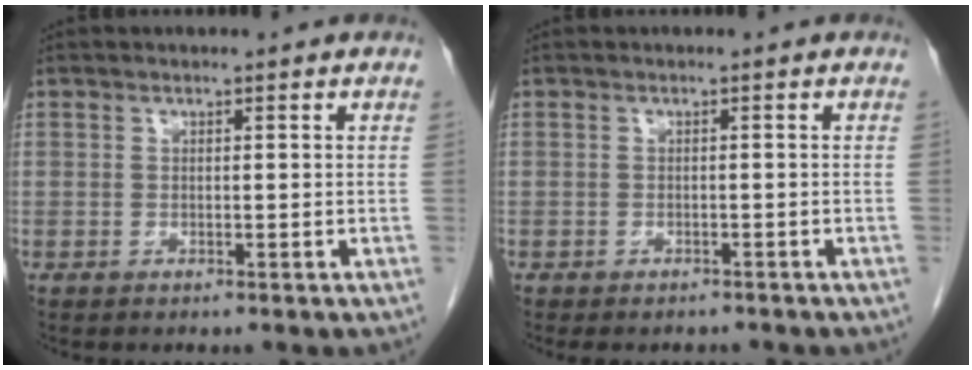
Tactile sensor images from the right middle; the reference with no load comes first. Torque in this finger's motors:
{"motor_torque": [0.08, -0.06, 0.01, 0.00]}